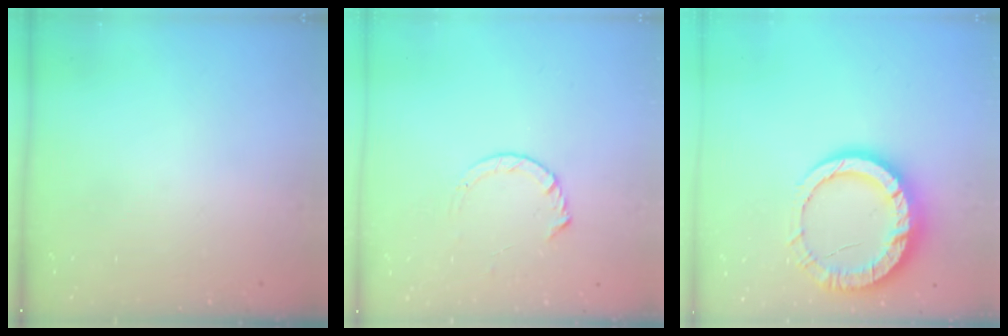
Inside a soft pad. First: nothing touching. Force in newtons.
{"total": 3.7, "press": 3.7, "slide": 0.5}
{"total": 15.2, "press": 15.2, "slide": 1.4}